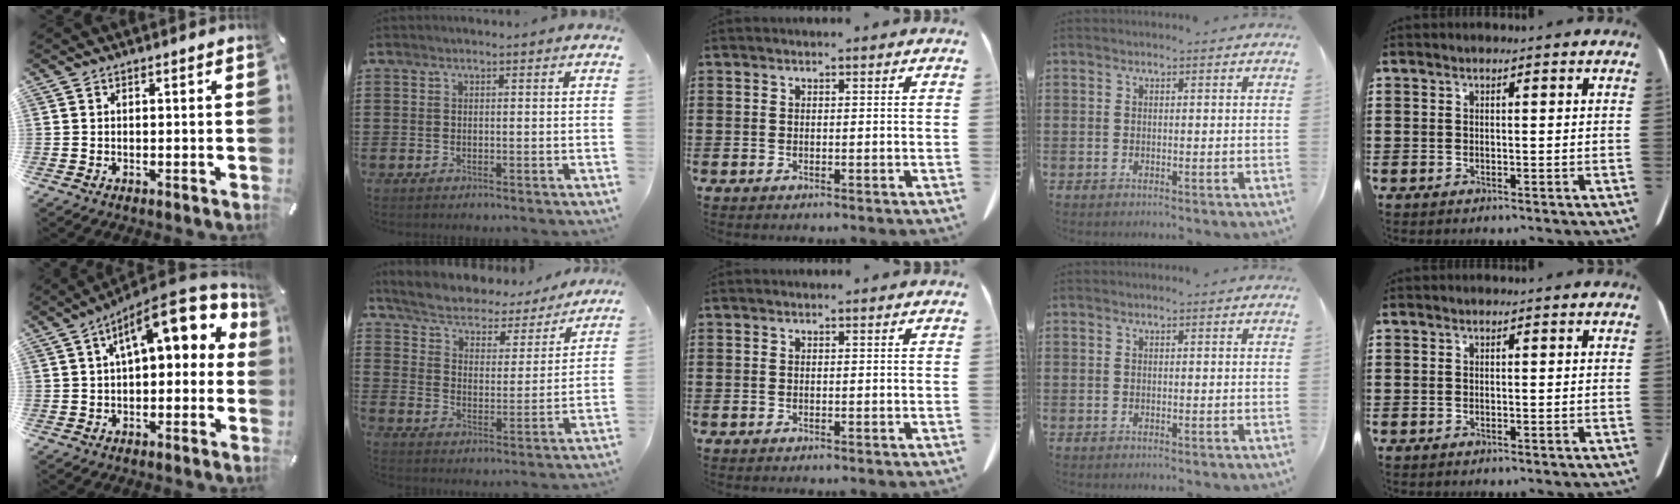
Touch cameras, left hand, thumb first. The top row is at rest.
{"thumb": {"total": 14.4, "force": [5.6, 6.5, 11.6], "torque": [-0.170, -0.023, 0.096]}, "index": {"total": 4.6, "force": [4.4, 1.0, 1.0], "torque": [-0.044, -0.031, 0.068]}}